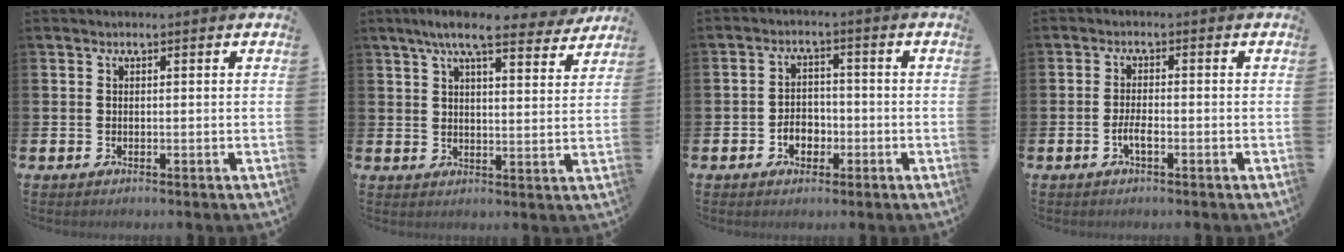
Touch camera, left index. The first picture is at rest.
{"total": 8.4, "force": [7.3, 1.5, 3.8], "torque": [-0.078, -0.028, 0.128]}
{"total": 3.3, "force": [-1.3, 2.5, 1.7], "torque": [-0.027, 0.002, -0.030]}
{"total": 2.1, "force": [-0.8, 0.6, 1.8], "torque": [-0.040, 0.005, -0.014]}